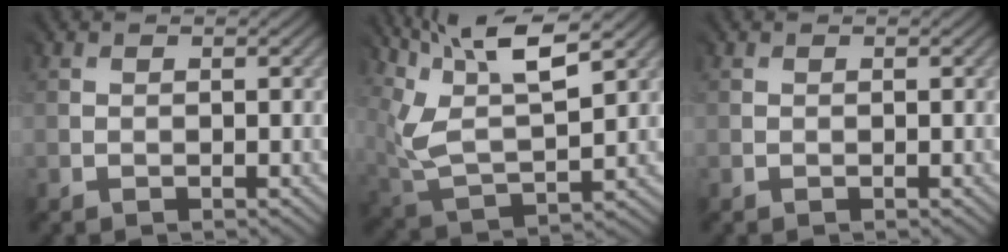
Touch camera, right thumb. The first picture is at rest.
{"total": 12.6, "force": [7.7, 4.8, 8.7], "torque": [-0.194, 0.010, 0.128]}
{"total": 0.0}